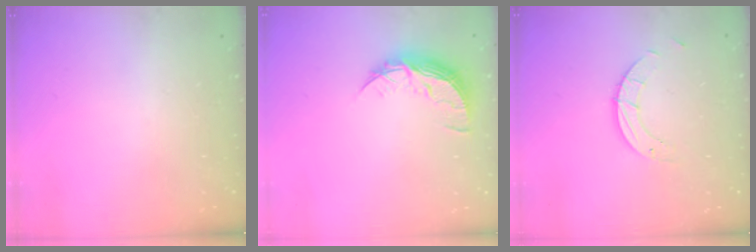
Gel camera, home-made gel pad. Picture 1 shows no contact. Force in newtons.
{"total": 8.7, "press": 8.7, "slide": 0.4}
{"total": 4.3, "press": 4.3, "slide": 0.3}